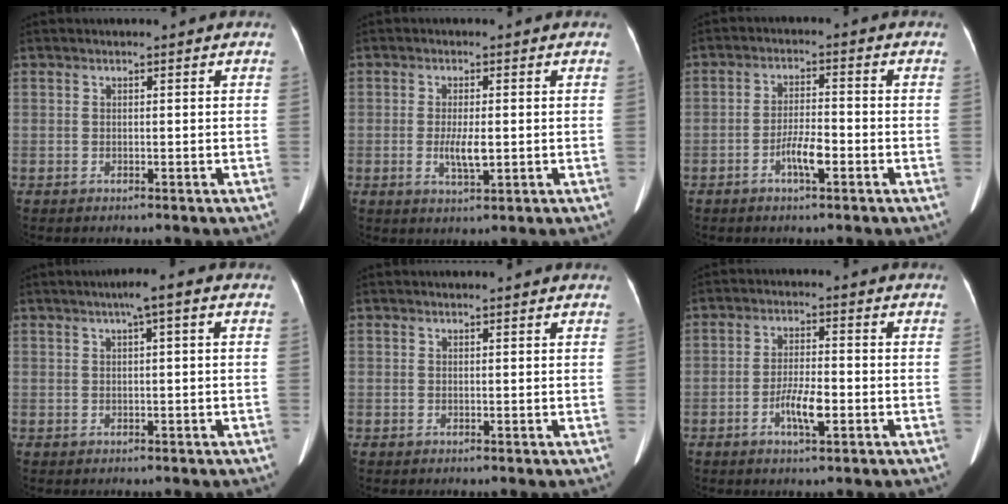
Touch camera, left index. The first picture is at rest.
{"total": 3.6, "force": [-0.4, 0.9, 3.5], "torque": [-0.069, -0.005, -0.006]}
{"total": 4.4, "force": [-2.2, 0.8, 3.8], "torque": [-0.073, 0.001, -0.042]}
{"total": 2.9, "force": [1.0, 0.1, 2.7], "torque": [-0.042, 0.012, 0.015]}
{"total": 2.0, "force": [1.8, 0.1, 0.7], "torque": [-0.011, 0.013, 0.020]}
{"total": 5.0, "force": [-2.0, 1.0, 4.5], "torque": [-0.086, -0.001, -0.035]}